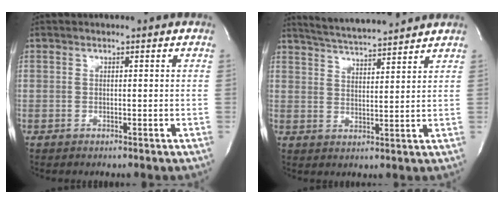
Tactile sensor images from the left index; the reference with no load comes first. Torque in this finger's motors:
{"motor_torque": [-0.24, -0.18, 0.33, 0.07]}